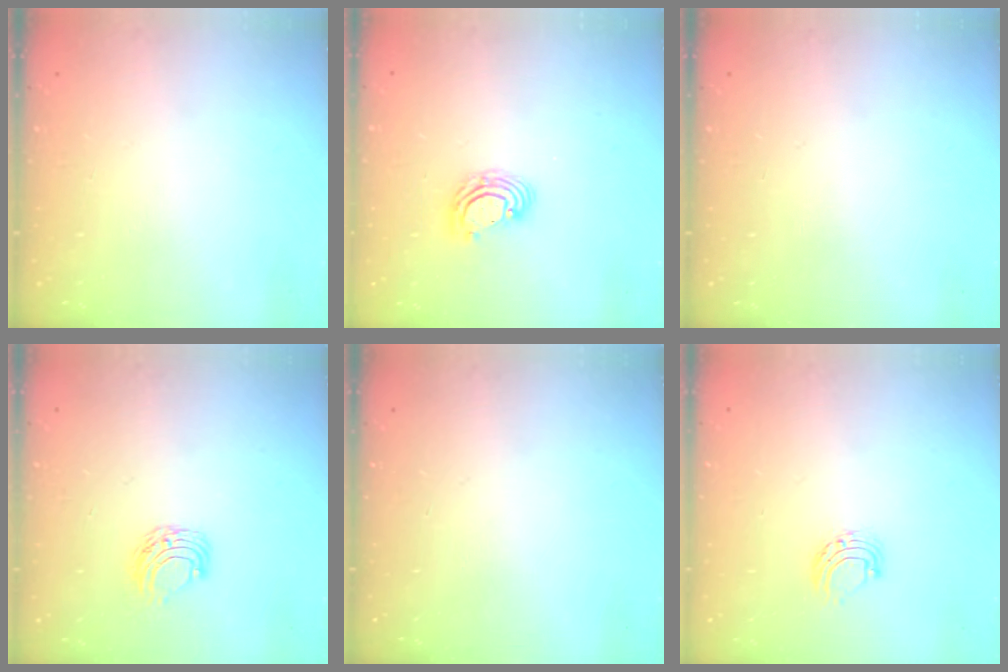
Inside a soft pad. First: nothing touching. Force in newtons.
{"total": 6.0, "press": 6.0, "slide": 0.8}
{"total": 0.0}
{"total": 6.7, "press": 6.7, "slide": 0.5}
{"total": 0.0}
{"total": 4.9, "press": 4.9, "slide": 0.4}